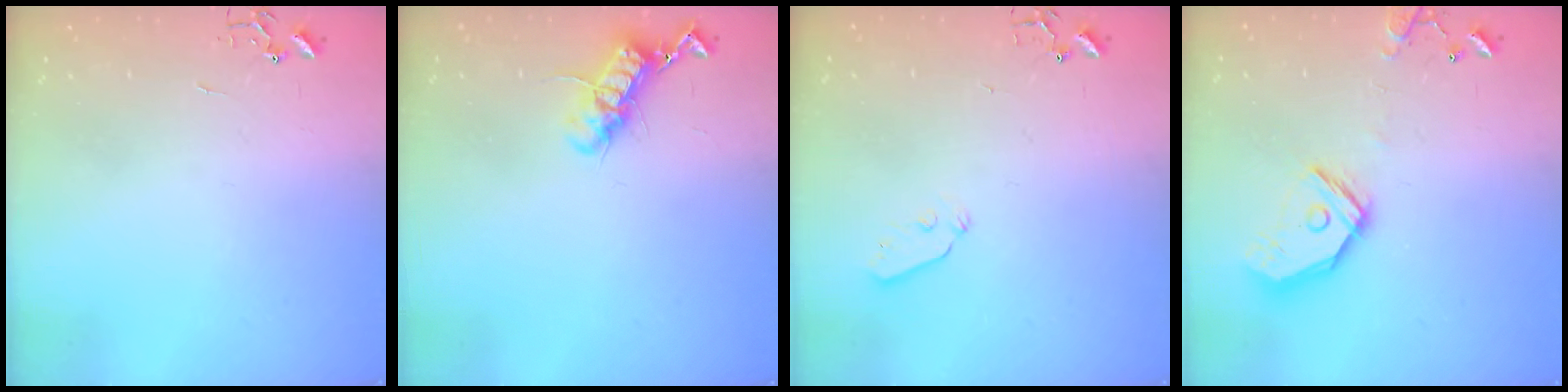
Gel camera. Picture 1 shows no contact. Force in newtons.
{"total": 12.2, "press": 12.2, "slide": 0.6}
{"total": 4.4, "press": 4.3, "slide": 0.8}
{"total": 15.9, "press": 15.7, "slide": 2.6}